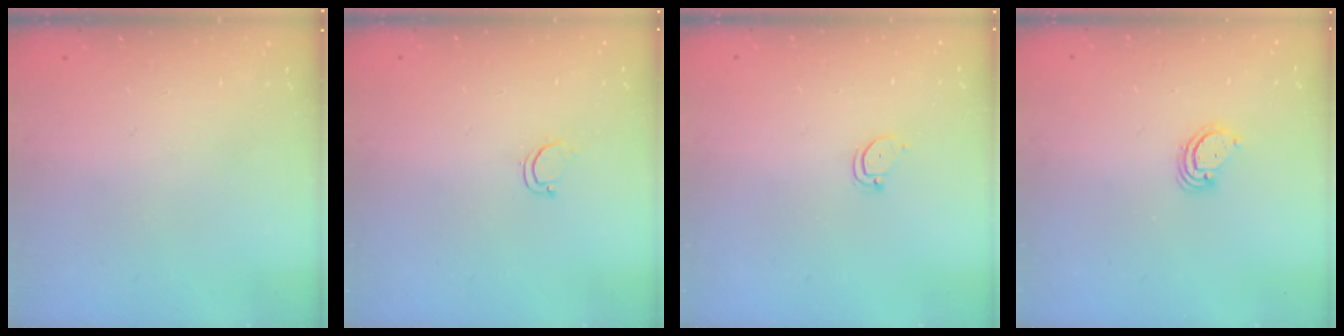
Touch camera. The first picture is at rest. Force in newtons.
{"total": 2.8, "press": 2.8, "slide": 0.2}
{"total": 2.4, "press": 2.4, "slide": 0.2}
{"total": 3.2, "press": 3.2, "slide": 0.3}